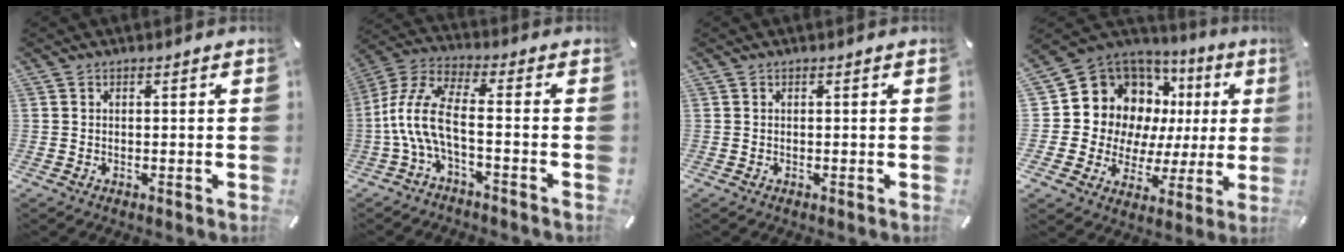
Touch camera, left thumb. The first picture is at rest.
{"total": 10.7, "force": [-2.4, 3.6, 9.8], "torque": [-0.212, -0.012, -0.046]}
{"total": 0.0}
{"total": 16.1, "force": [6.8, 13.1, 6.4], "torque": [-0.107, -0.067, 0.146]}